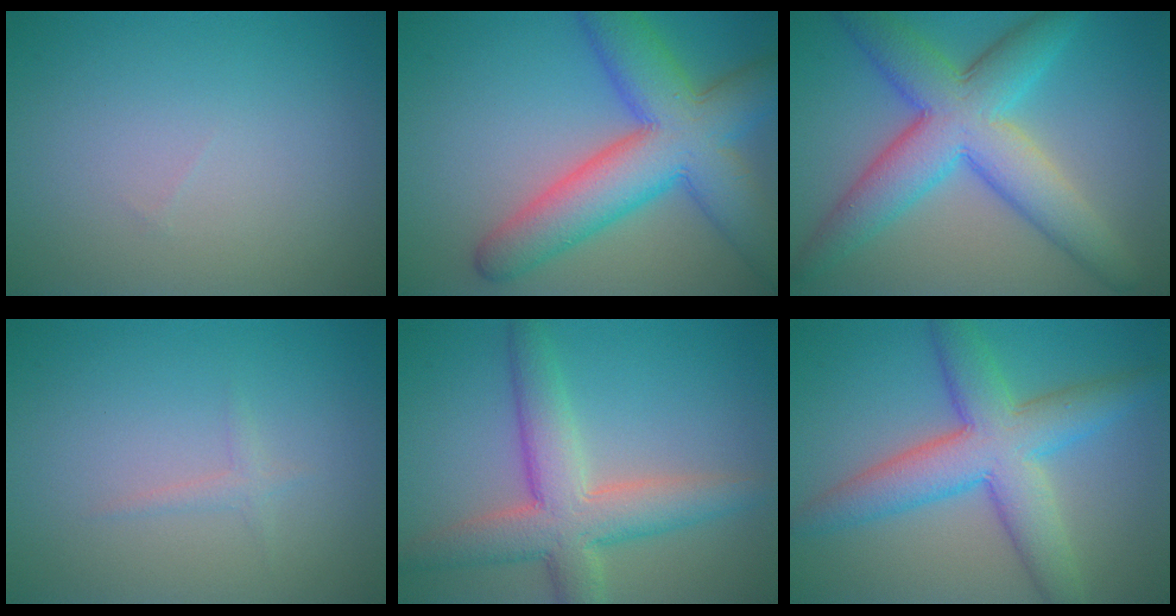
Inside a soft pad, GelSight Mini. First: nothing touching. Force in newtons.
{"total": 10.3, "press": 10.2, "slide": 0.4}
{"total": 8.8, "press": 8.8, "slide": 0.1}
{"total": 0.8, "press": 0.8, "slide": 0.1}
{"total": 6.6, "press": 6.5, "slide": 0.5}
{"total": 7.7, "press": 7.7, "slide": 0.1}